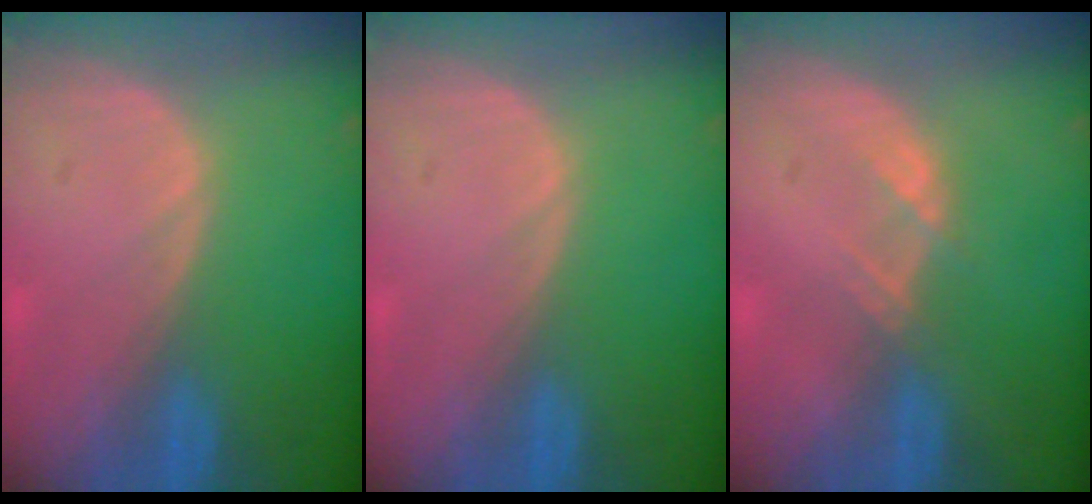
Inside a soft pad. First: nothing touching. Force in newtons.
{"total": 0.0}
{"total": 1.5, "press": 1.4, "slide": 0.2}